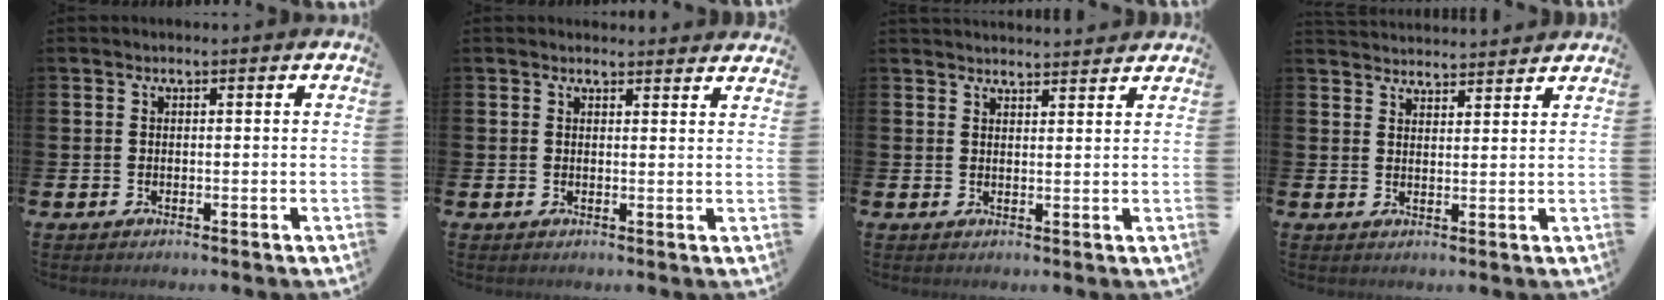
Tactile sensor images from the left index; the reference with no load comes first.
{"total": 1.7, "force": [1.7, 0.3, -0.1], "torque": [0.008, -0.010, 0.029]}
{"total": 2.6, "force": [2.6, 0.2, -0.1], "torque": [-0.003, -0.015, 0.048]}
{"total": 3.3, "force": [3.3, 0.2, -0.3], "torque": [-0.002, -0.021, 0.061]}